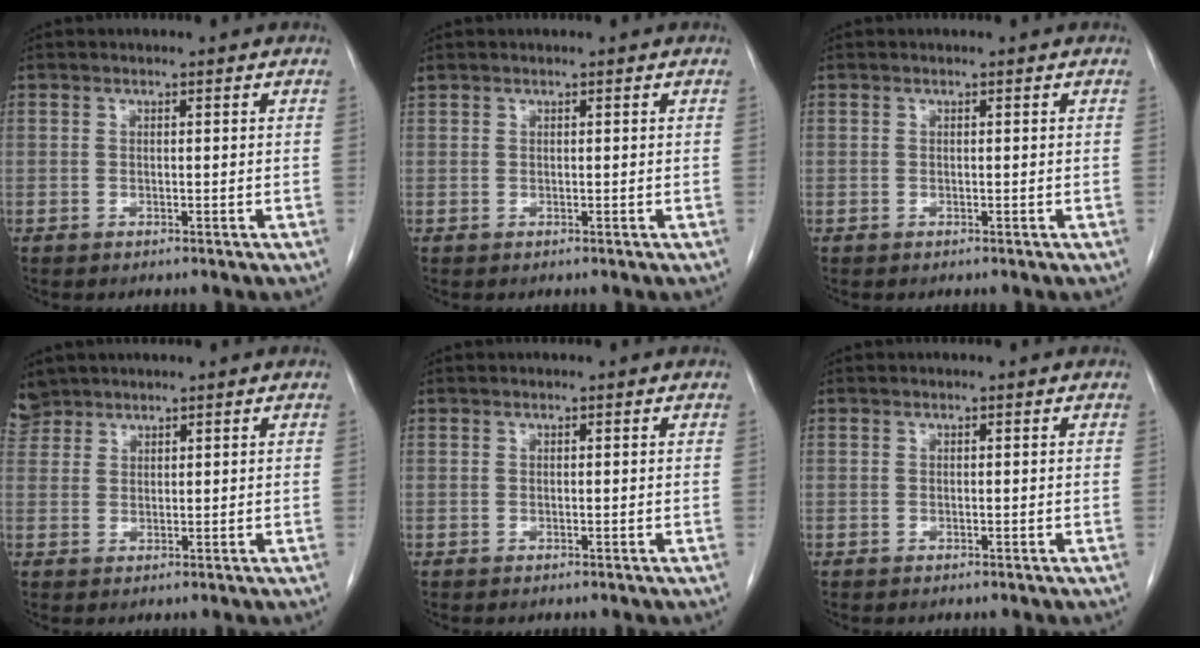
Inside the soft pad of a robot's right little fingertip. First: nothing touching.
{"total": 0.0}
{"total": 0.0}
{"total": 2.7, "force": [2.4, 1.1, -0.4], "torque": [0.008, 0.007, 0.051]}
{"total": 0.0}
{"total": 0.0}